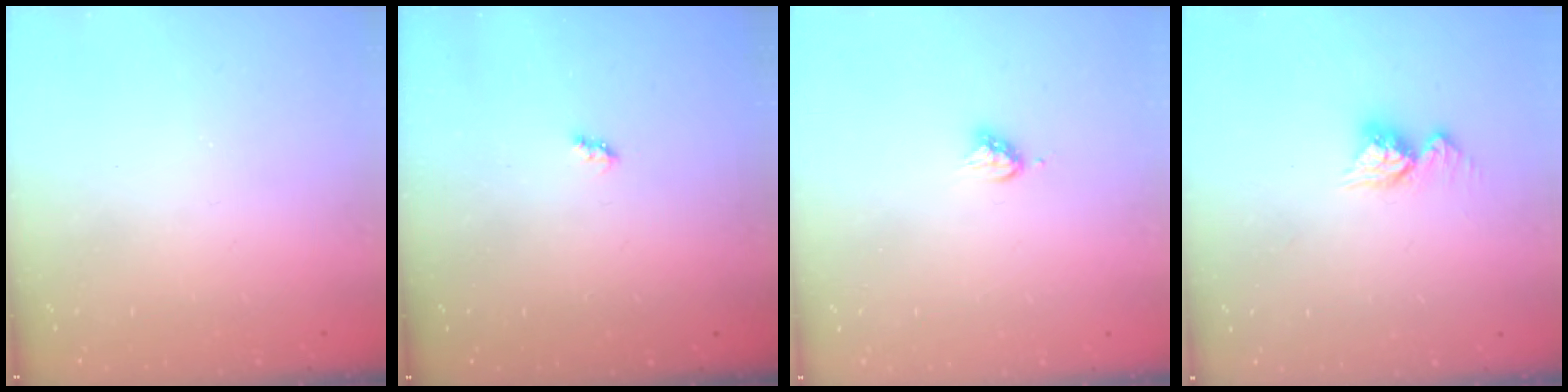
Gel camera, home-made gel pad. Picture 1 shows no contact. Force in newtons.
{"total": 2.6, "press": 2.6, "slide": 0.4}
{"total": 4.6, "press": 4.6, "slide": 0.4}
{"total": 9.4, "press": 9.4, "slide": 0.9}